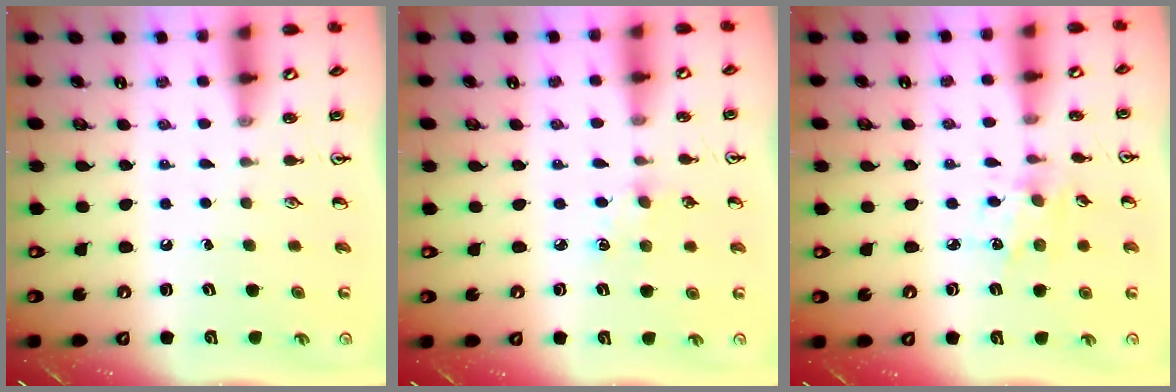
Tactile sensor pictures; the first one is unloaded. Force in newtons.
{"total": 4.8, "press": 4.8, "slide": 0.5}
{"total": 2.5, "press": 2.4, "slide": 0.6}